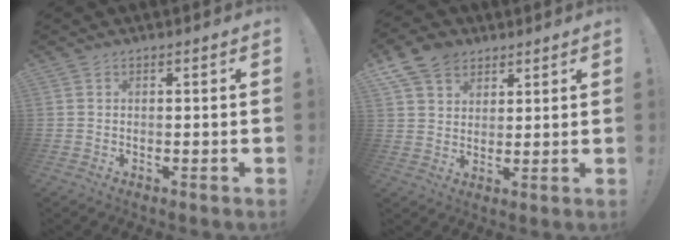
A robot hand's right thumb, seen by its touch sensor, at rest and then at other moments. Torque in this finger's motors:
{"motor_torque": [0.10, 0.06, 0.61, 0.41, 0.04]}